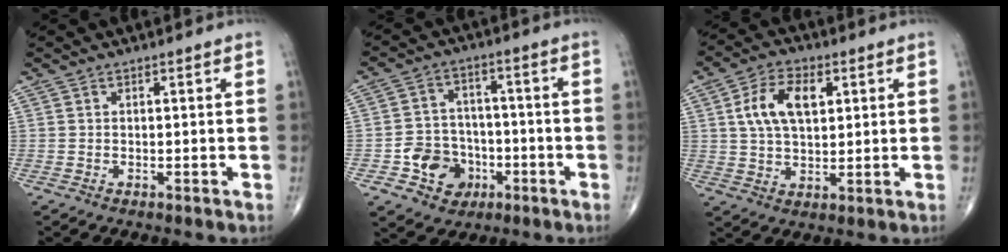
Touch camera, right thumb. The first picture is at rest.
{"total": 9.6, "force": [-3.6, 8.1, 3.8], "torque": [-0.026, 0.029, -0.056]}
{"total": 10.3, "force": [2.9, 5.9, 8.0], "torque": [-0.137, 0.002, 0.051]}